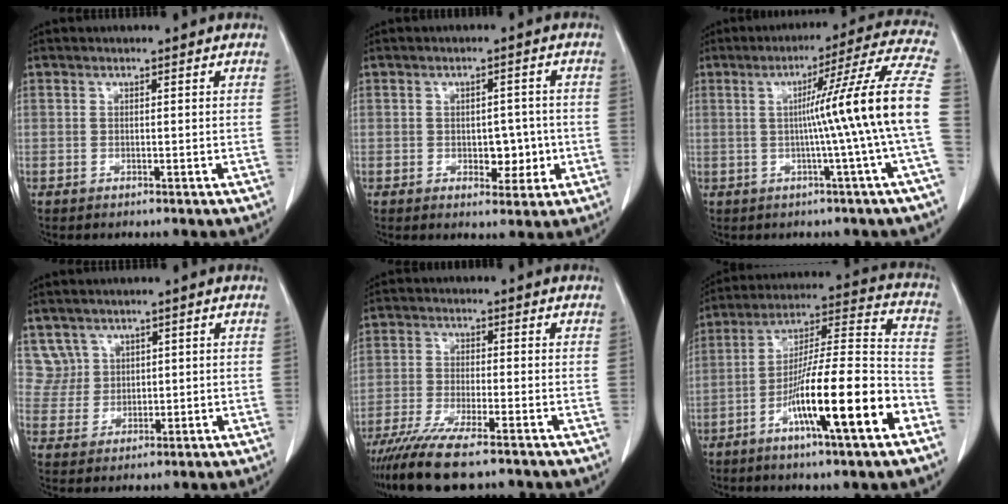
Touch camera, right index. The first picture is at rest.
{"total": 4.5, "force": [-0.8, 2.8, 3.5], "torque": [-0.035, 0.004, -0.004]}
{"total": 14.5, "force": [-1.2, -3.0, 14.1], "torque": [-0.183, 0.010, -0.019]}
{"total": 4.1, "force": [2.4, 3.3, -0.6], "torque": [0.021, 0.008, 0.049]}
{"total": 10.7, "force": [-8.2, 1.1, 6.7], "torque": [-0.114, -0.026, -0.137]}
{"total": 18.4, "force": [-8.0, 1.0, 16.5], "torque": [-0.280, -0.010, -0.135]}